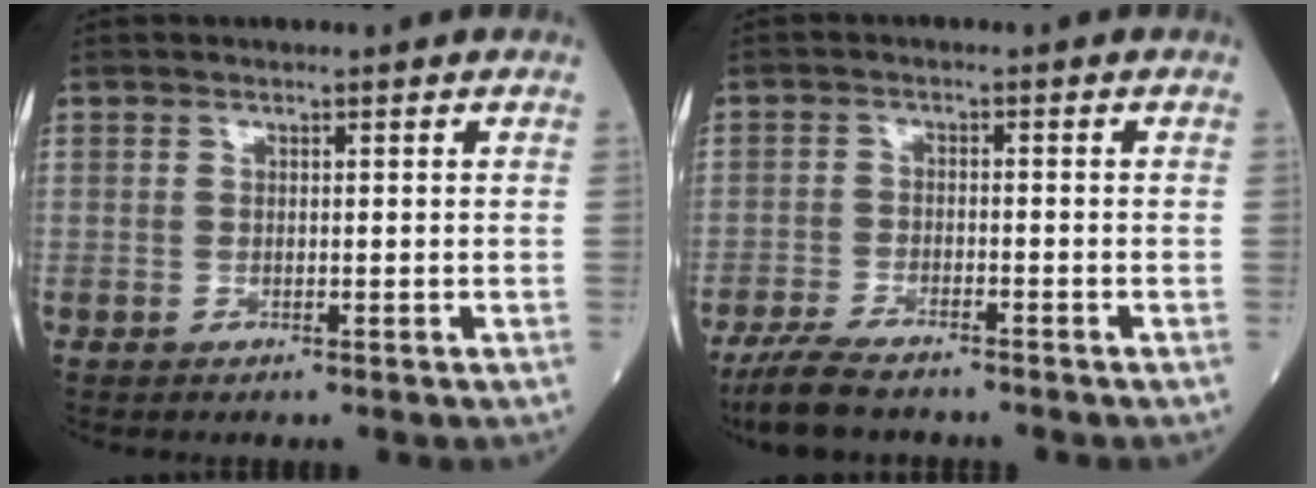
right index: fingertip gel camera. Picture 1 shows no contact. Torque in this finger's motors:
{"motor_torque": [0.00, -0.20, 0.16, 0.02]}